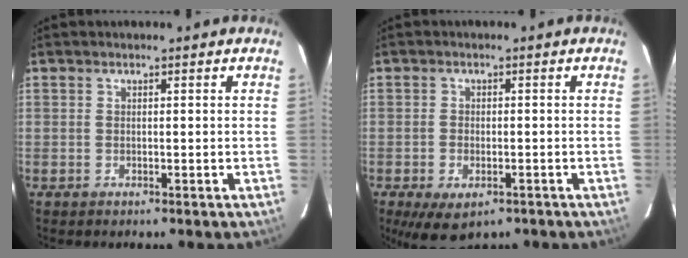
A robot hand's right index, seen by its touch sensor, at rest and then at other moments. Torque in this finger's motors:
{"motor_torque": [0.71, -0.42, 0.20, 0.06]}